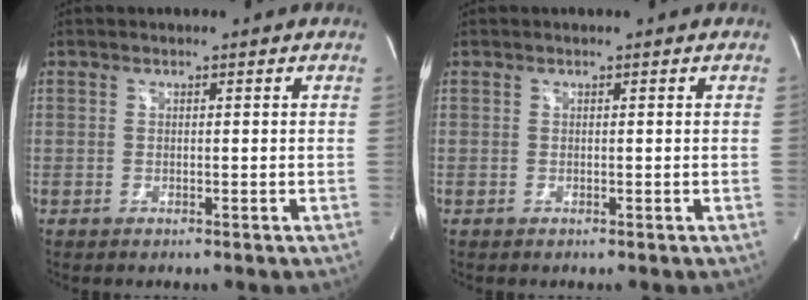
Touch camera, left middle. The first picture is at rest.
{"total": 0.0}